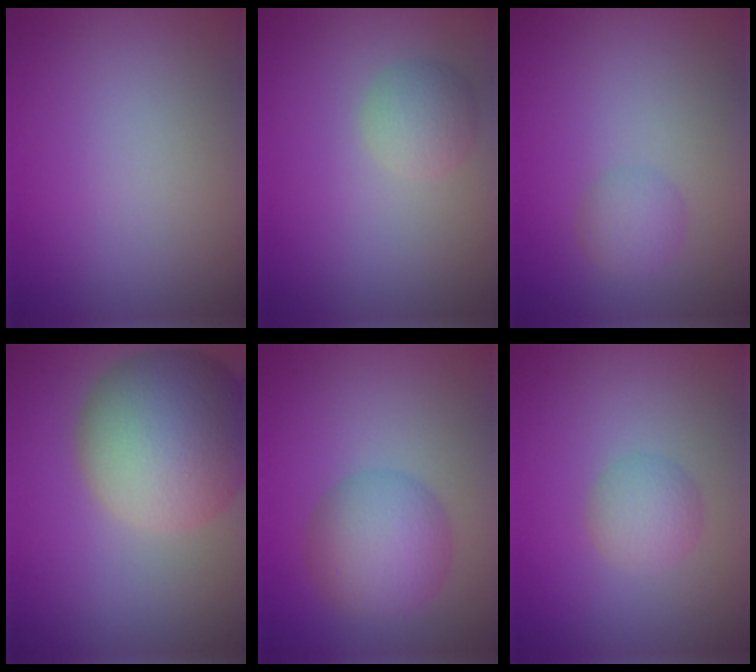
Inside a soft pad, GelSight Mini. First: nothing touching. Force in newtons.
{"total": 2.4, "press": 2.4, "slide": 0.1}
{"total": 1.9, "press": 1.9, "slide": 0.1}
{"total": 11.7, "press": 11.7, "slide": 0.6}
{"total": 5.6, "press": 5.6, "slide": 0.1}
{"total": 2.4, "press": 2.4, "slide": 0.1}